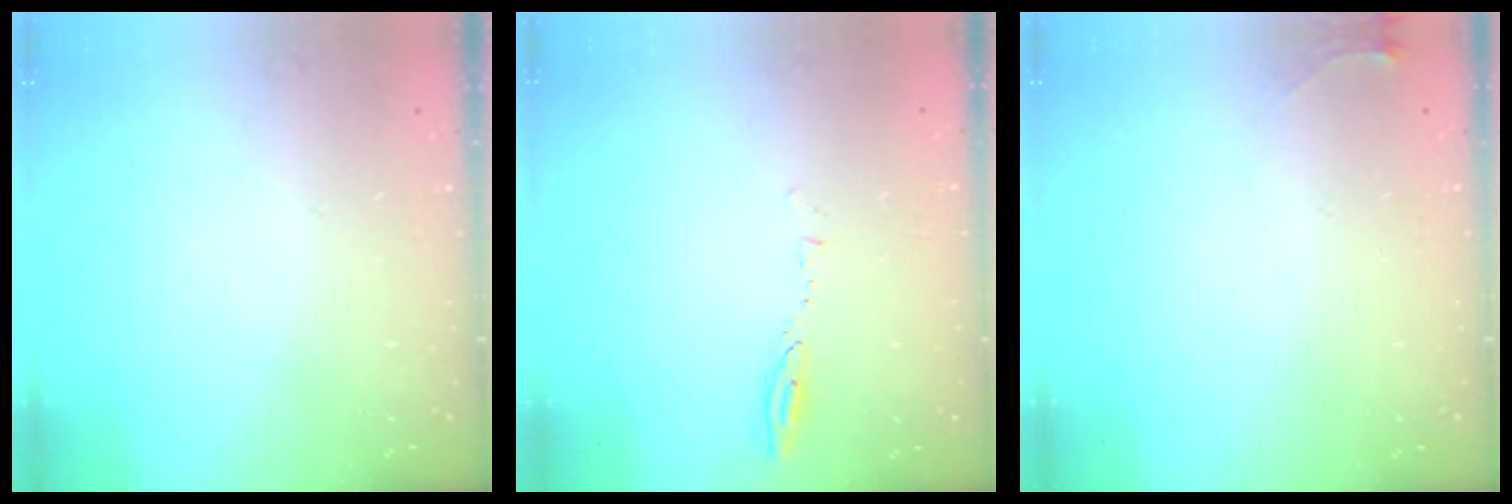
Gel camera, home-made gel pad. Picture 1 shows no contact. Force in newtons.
{"total": 4.0, "press": 4.0, "slide": 0.5}
{"total": 4.0, "press": 3.9, "slide": 0.6}